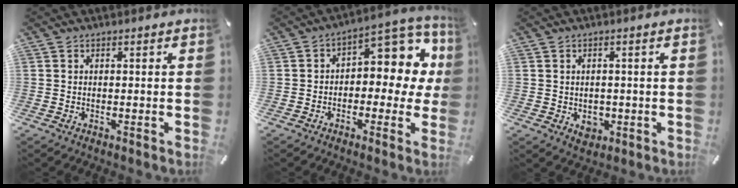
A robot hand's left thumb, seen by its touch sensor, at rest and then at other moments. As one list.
[{"total": 9.5, "force": [2.6, 5.8, 7.1], "torque": [-0.080, -0.028, 0.041]}, {"total": 3.3, "force": [-0.6, 2.7, 1.8], "torque": [-0.014, -0.002, -0.012]}]